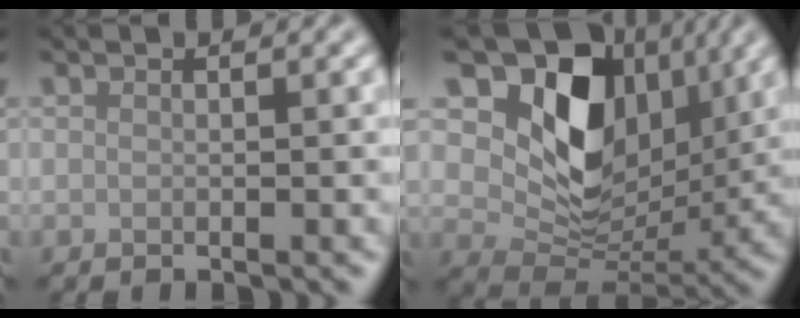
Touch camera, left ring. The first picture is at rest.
{"total": 10.8, "force": [3.8, 7.7, 6.6], "torque": [-0.117, -0.019, 0.073]}